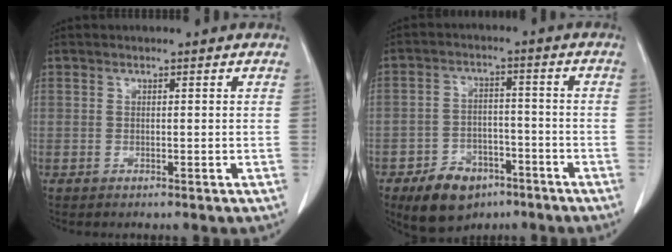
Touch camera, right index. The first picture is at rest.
{"total": 8.9, "force": [-5.6, 5.6, 4.1], "torque": [-0.078, 0.008, -0.085]}